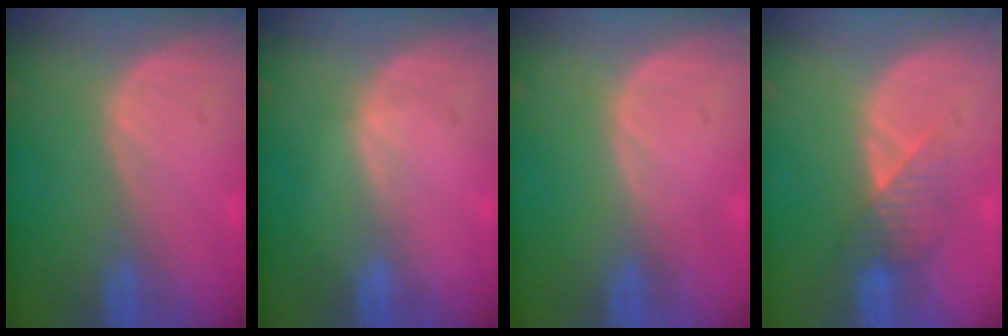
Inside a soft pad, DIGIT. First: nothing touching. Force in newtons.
{"total": 0.6, "press": 0.5, "slide": 0.2}
{"total": 0.0}
{"total": 4.0, "press": 3.6, "slide": 1.7}